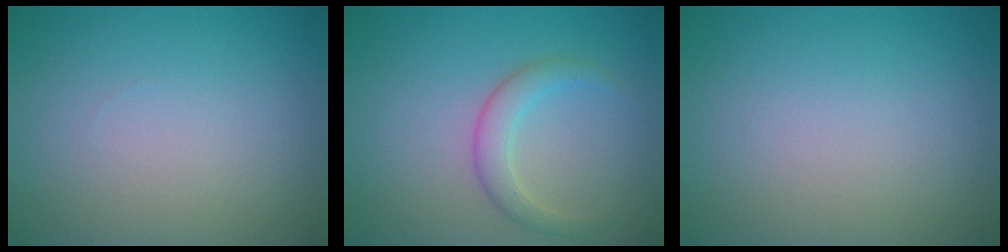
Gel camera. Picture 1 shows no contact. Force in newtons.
{"total": 2.3, "press": 2.3, "slide": 0.1}
{"total": 0.0}